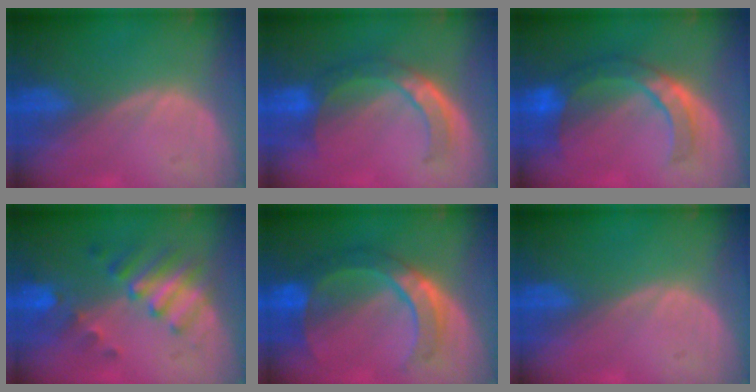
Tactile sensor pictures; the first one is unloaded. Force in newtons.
{"total": 6.6, "press": 6.2, "slide": 2.3}
{"total": 7.9, "press": 7.4, "slide": 2.6}
{"total": 7.7, "press": 6.9, "slide": 3.3}
{"total": 7.9, "press": 7.9, "slide": 0.3}
{"total": 0.0}